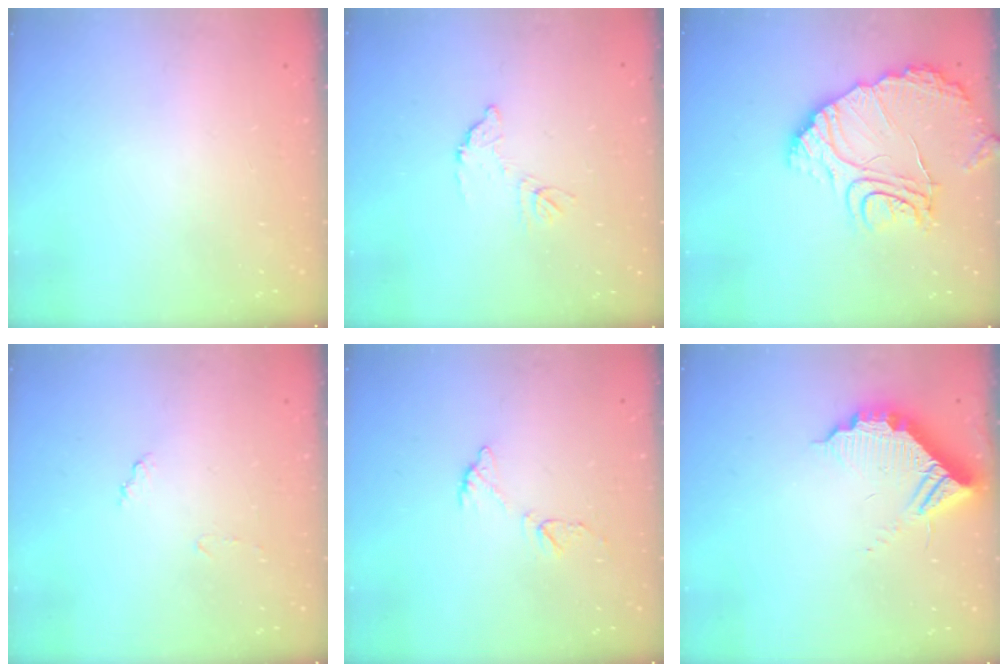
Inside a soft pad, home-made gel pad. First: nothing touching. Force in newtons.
{"total": 7.2, "press": 7.2, "slide": 0.5}
{"total": 15.4, "press": 15.3, "slide": 1.6}
{"total": 6.9, "press": 6.9, "slide": 0.5}
{"total": 6.6, "press": 6.6, "slide": 0.7}
{"total": 10.5, "press": 10.4, "slide": 1.1}